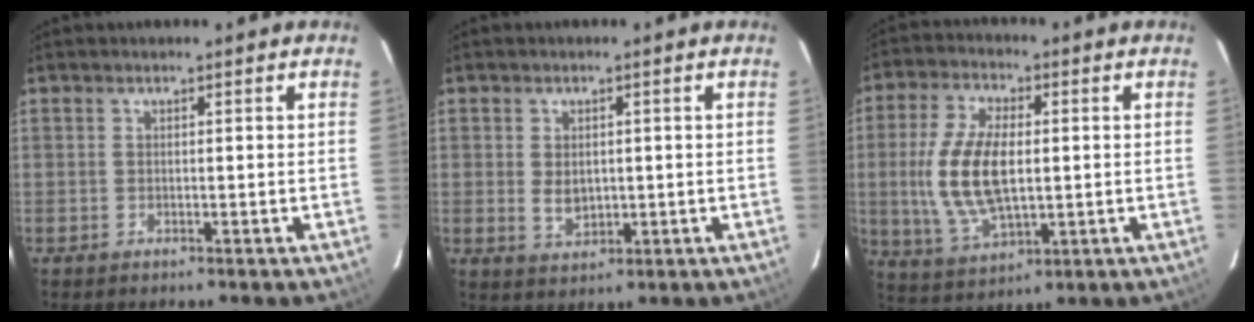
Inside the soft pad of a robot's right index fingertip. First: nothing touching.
{"total": 4.0, "force": [-0.1, 2.8, 2.8], "torque": [-0.050, -0.005, 0.005]}
{"total": 13.6, "force": [-0.1, 6.5, 11.9], "torque": [-0.248, -0.001, 0.007]}